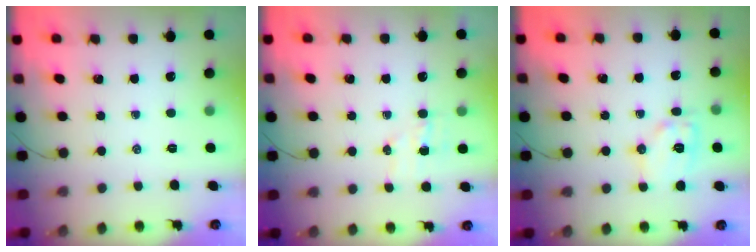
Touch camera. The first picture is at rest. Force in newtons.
{"total": 4.9, "press": 4.9, "slide": 0.8}
{"total": 9.8, "press": 9.8, "slide": 0.2}